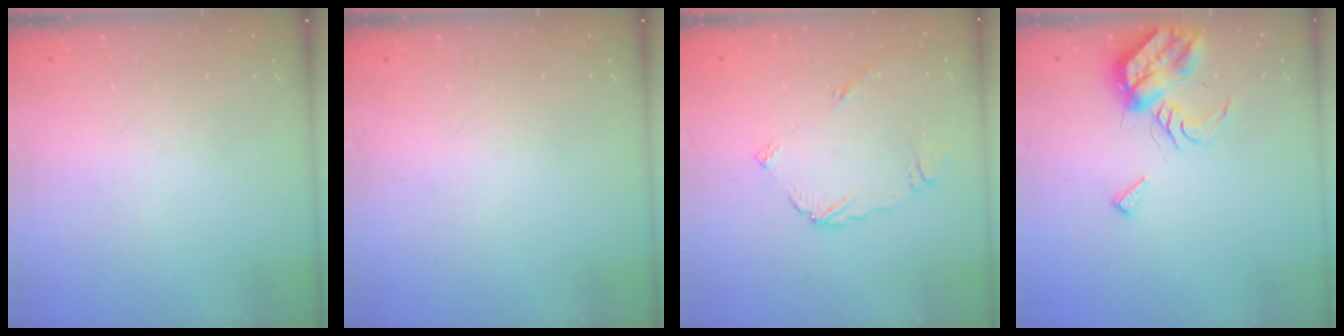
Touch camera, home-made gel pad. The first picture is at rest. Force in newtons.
{"total": 0.0}
{"total": 5.6, "press": 5.6, "slide": 0.1}
{"total": 8.6, "press": 8.6, "slide": 0.6}